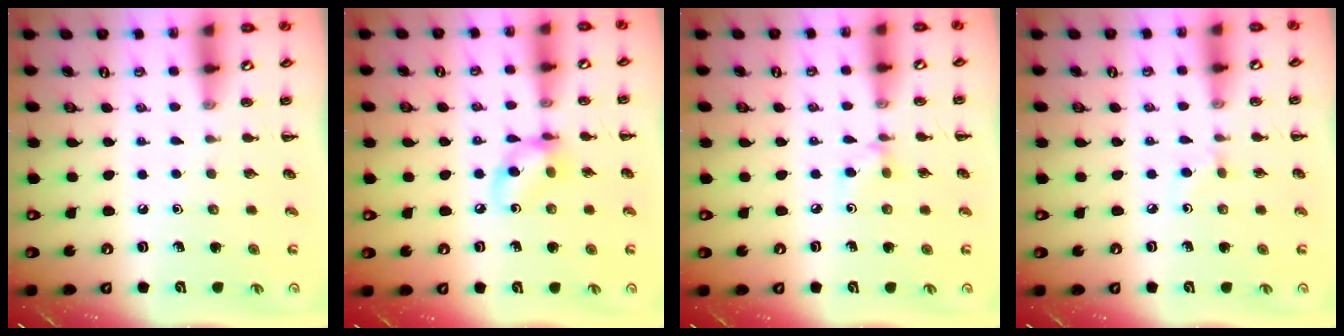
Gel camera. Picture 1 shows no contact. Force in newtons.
{"total": 8.4, "press": 8.4, "slide": 0.6}
{"total": 3.7, "press": 3.5, "slide": 1.3}
{"total": 2.7, "press": 2.5, "slide": 1.0}